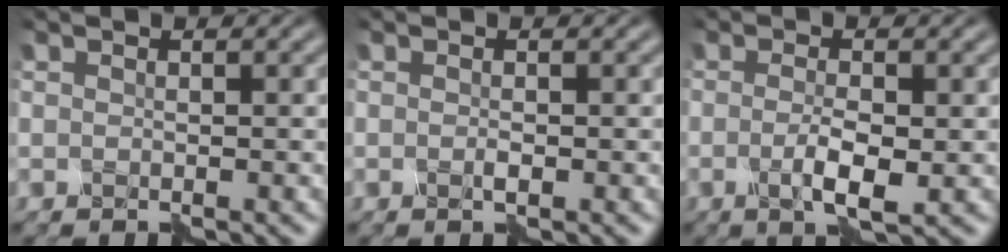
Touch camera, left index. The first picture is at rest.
{"total": 0.6, "force": [-0.2, 0.0, 0.5], "torque": [-0.017, 0.002, -0.002]}
{"total": 3.2, "force": [-0.6, 0.6, 3.1], "torque": [-0.062, -0.004, -0.011]}